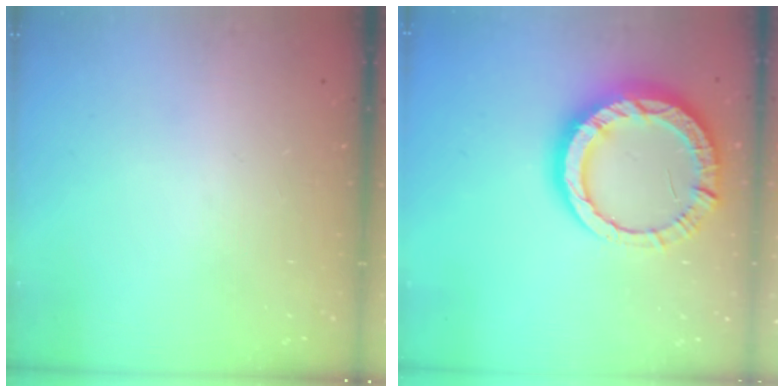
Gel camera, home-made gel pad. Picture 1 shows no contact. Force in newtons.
{"total": 13.9, "press": 13.8, "slide": 1.5}